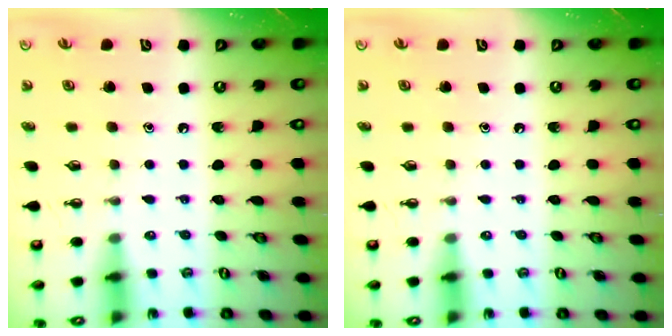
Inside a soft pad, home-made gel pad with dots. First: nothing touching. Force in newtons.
{"total": 0.0}